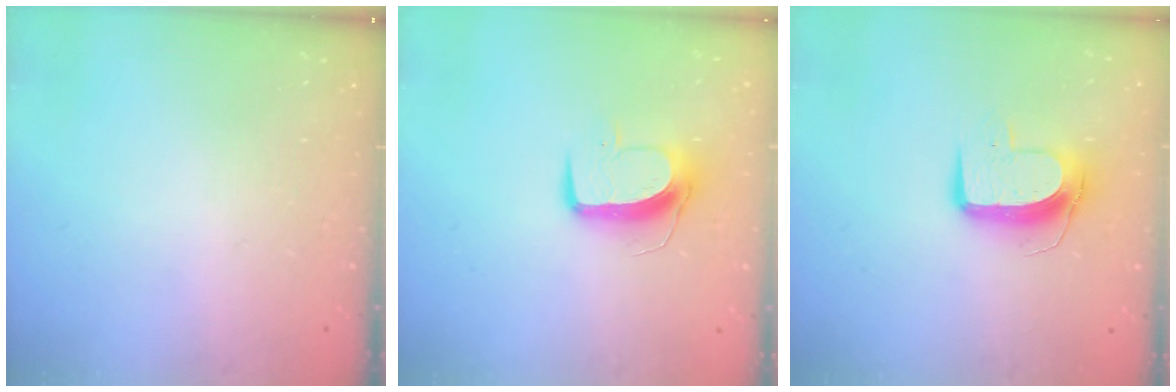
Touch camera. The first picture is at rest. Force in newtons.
{"total": 9.8, "press": 9.7, "slide": 1.0}
{"total": 10.2, "press": 10.2, "slide": 0.4}